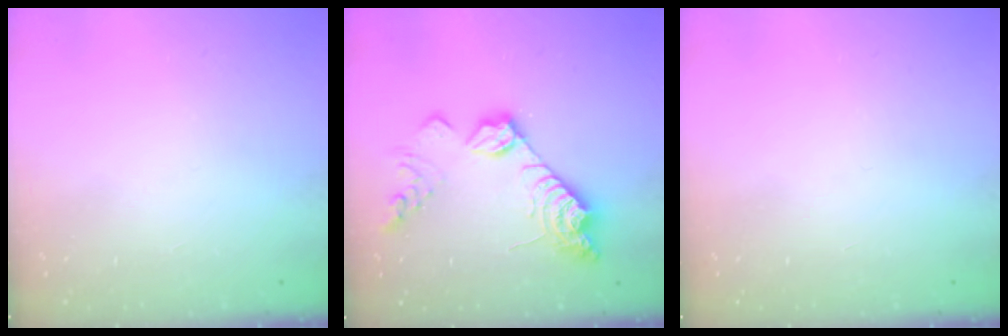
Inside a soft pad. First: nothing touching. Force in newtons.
{"total": 15.9, "press": 15.9, "slide": 0.7}
{"total": 0.0}